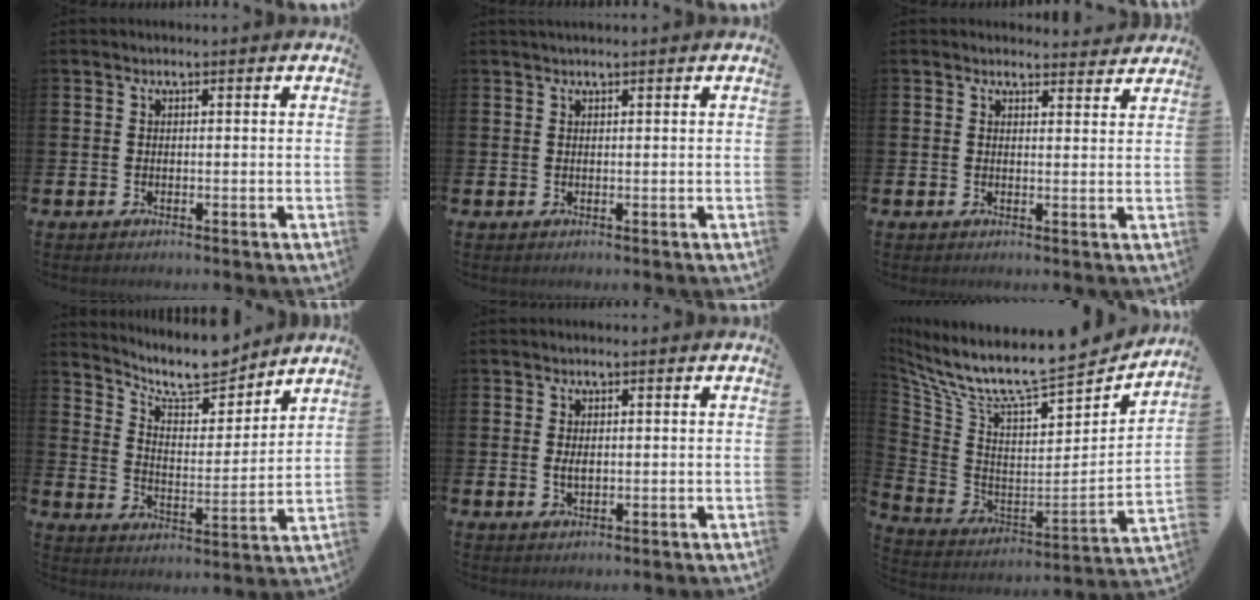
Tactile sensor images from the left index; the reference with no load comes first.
{"total": 0.7, "force": [0.7, 0.0, 0.3], "torque": [-0.002, 0.000, 0.012]}
{"total": 2.5, "force": [2.5, 0.6, -0.1], "torque": [0.015, -0.018, 0.041]}
{"total": 9.5, "force": [8.7, 2.2, 3.1], "torque": [-0.078, -0.057, 0.157]}
{"total": 1.4, "force": [0.4, 0.7, 1.2], "torque": [-0.014, 0.000, 0.004]}
{"total": 10.3, "force": [8.8, 2.0, 5.0], "torque": [-0.126, -0.071, 0.141]}